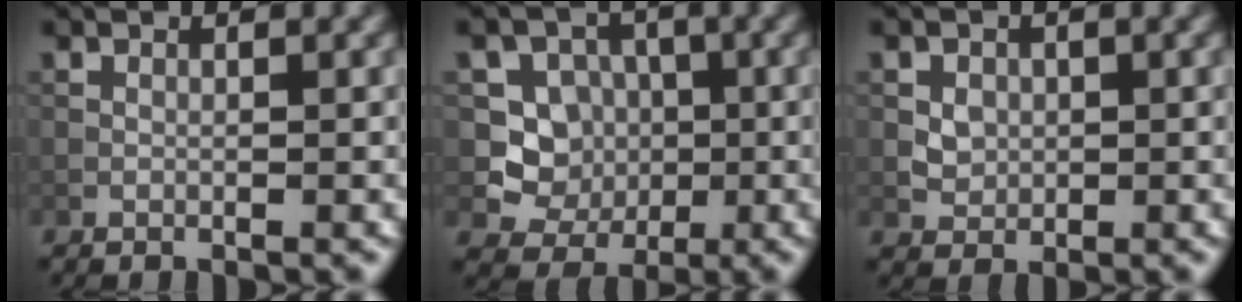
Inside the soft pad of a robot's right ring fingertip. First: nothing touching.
{"total": 4.6, "force": [-0.2, 4.3, 1.6], "torque": [-0.010, -0.002, -0.016]}
{"total": 2.5, "force": [0.6, 2.2, 1.2], "torque": [-0.025, 0.004, 0.020]}